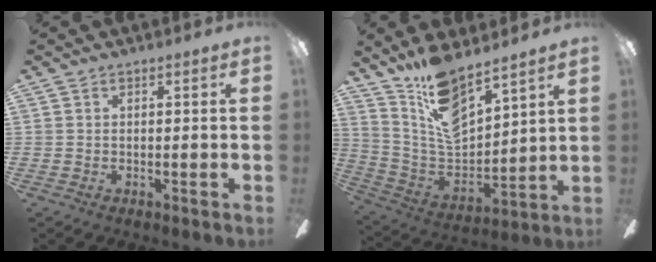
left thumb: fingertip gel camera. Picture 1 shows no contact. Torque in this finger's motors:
{"motor_torque": [0.32, 0.37, 0.09, -0.18, 0.06]}